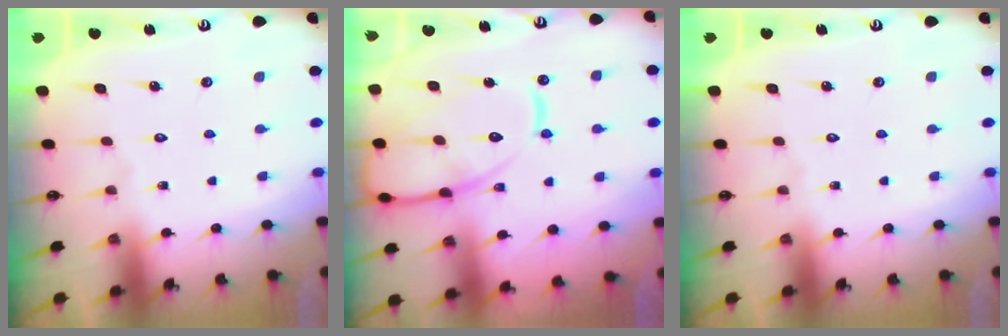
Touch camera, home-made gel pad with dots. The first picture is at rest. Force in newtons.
{"total": 16.0, "press": 15.9, "slide": 1.5}
{"total": 0.0}